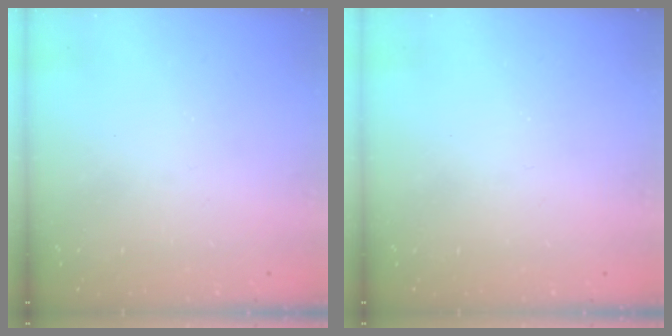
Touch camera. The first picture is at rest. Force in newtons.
{"total": 0.0}